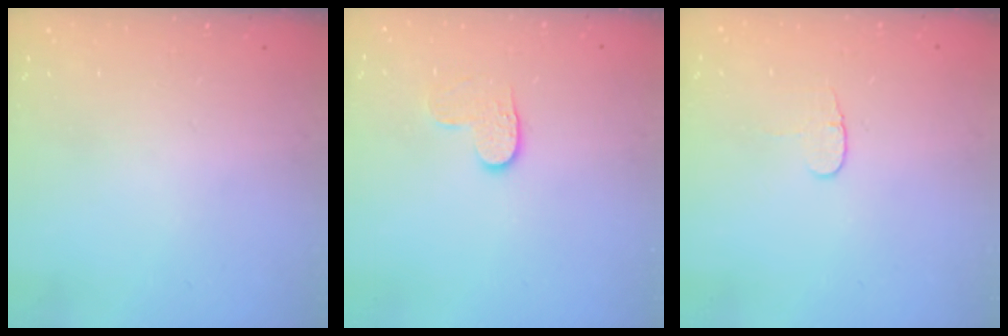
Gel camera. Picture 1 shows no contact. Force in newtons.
{"total": 4.7, "press": 4.7, "slide": 0.4}
{"total": 3.7, "press": 3.7, "slide": 0.5}